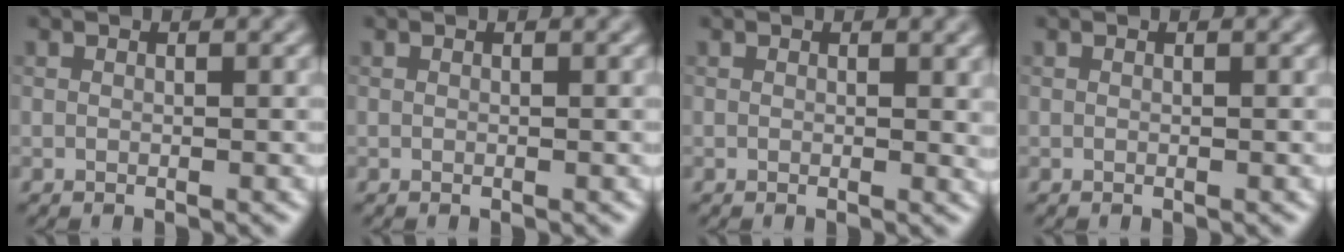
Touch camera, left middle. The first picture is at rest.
{"total": 0.0}
{"total": 0.8, "force": [0.4, 0.5, 0.6], "torque": [-0.004, -0.003, 0.005]}
{"total": 0.0}